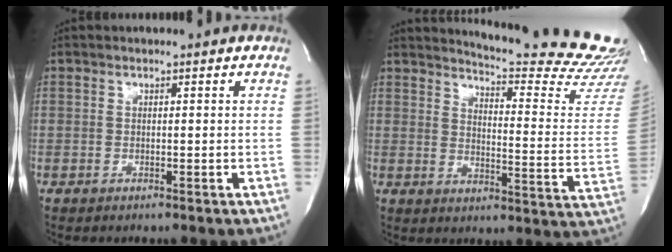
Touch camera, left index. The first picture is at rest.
{"total": 18.9, "force": [18.2, -1.7, 4.8], "torque": [-0.076, -0.160, 0.204]}